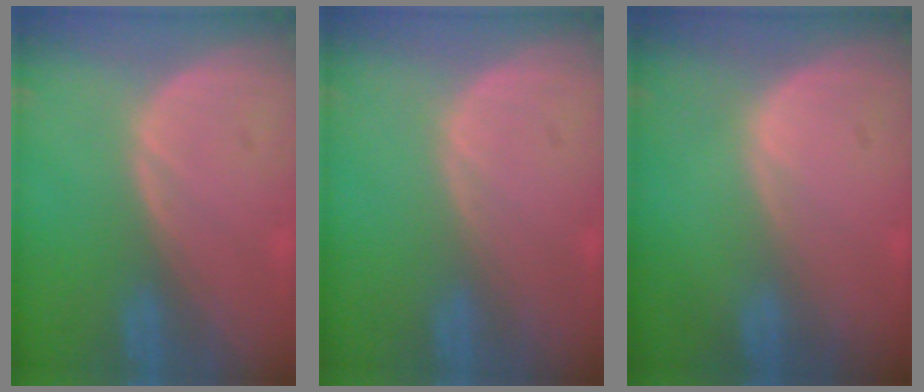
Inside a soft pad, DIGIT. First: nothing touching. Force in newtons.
{"total": 0.0}
{"total": 0.0}